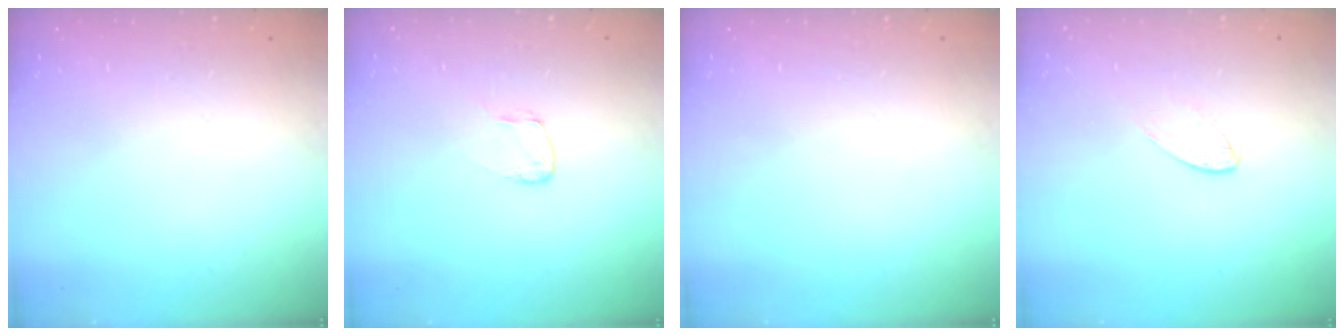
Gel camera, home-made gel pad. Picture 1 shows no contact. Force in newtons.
{"total": 5.6, "press": 5.6, "slide": 0.5}
{"total": 0.0}
{"total": 4.1, "press": 4.1, "slide": 0.4}